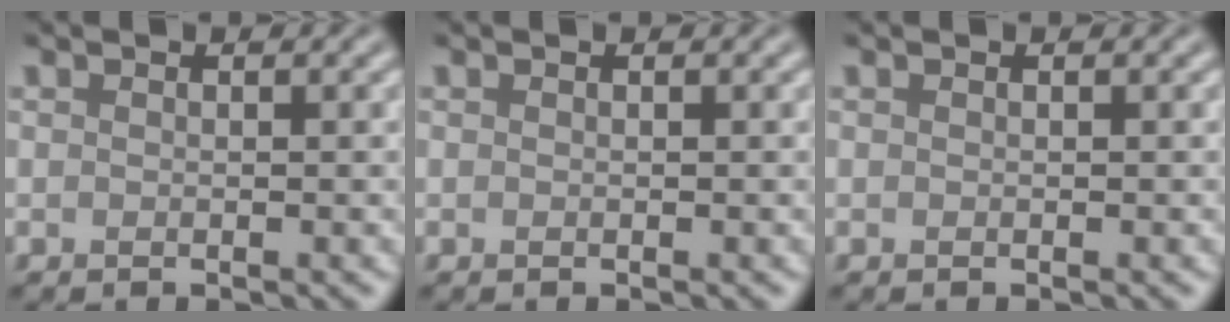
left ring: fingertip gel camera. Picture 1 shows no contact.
{"total": 0.0}
{"total": 0.0}